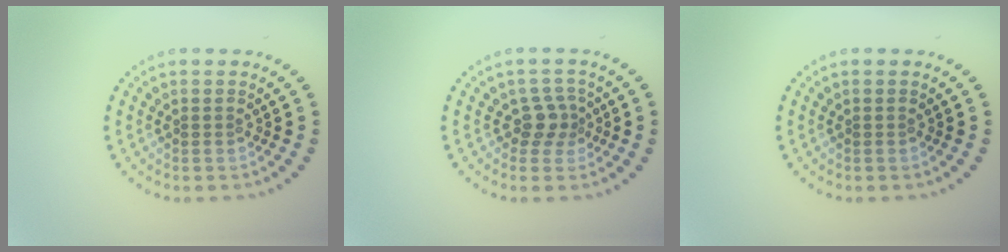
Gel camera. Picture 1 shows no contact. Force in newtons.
{"total": 2.1, "press": 1.6, "slide": 1.4}
{"total": 0.0}